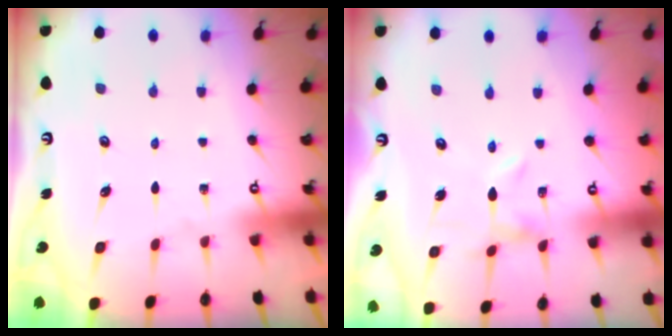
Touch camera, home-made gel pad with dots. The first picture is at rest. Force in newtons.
{"total": 0.0}